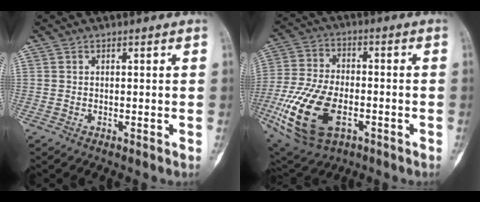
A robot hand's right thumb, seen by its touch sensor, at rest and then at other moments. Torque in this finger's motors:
{"motor_torque": [0.20, 0.86, 1.90, -0.86, 0.22]}